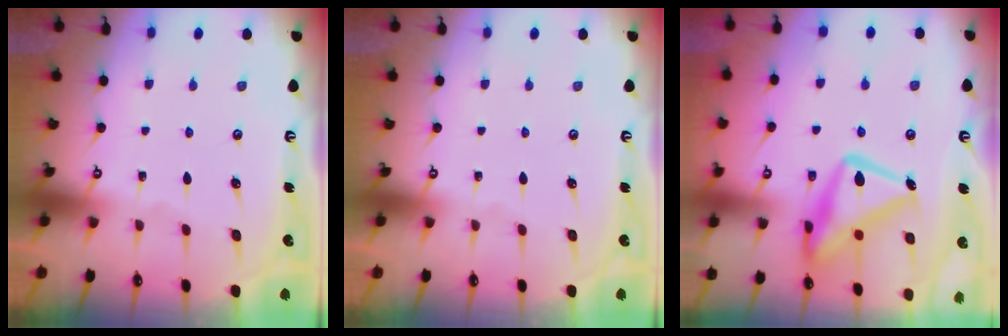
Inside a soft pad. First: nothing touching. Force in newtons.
{"total": 0.0}
{"total": 18.7, "press": 18.6, "slide": 1.6}